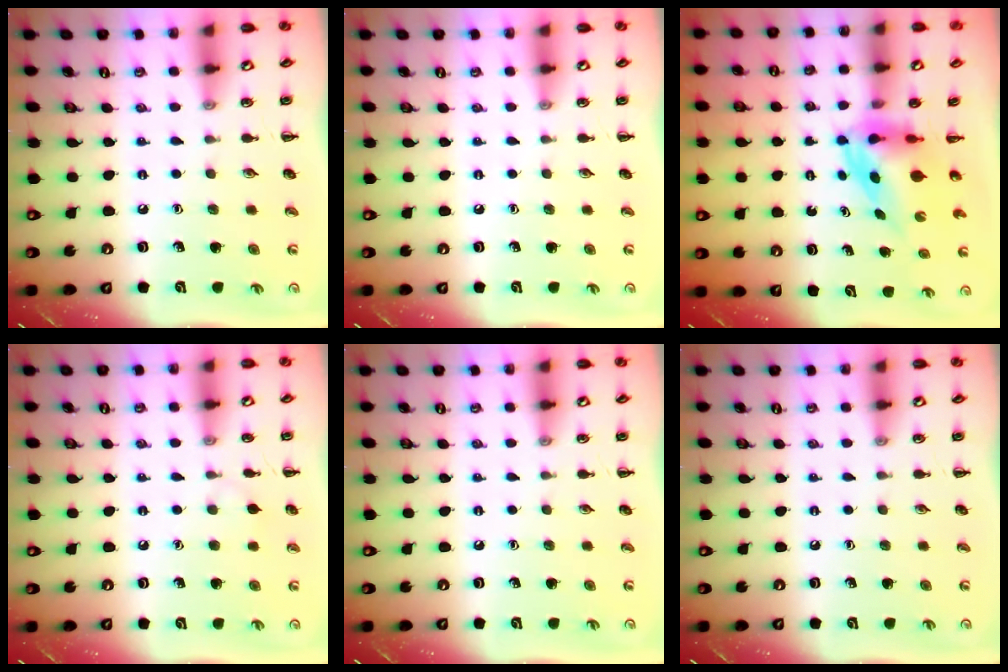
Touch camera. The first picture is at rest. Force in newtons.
{"total": 0.0}
{"total": 3.7, "press": 3.6, "slide": 1.0}
{"total": 4.7, "press": 4.4, "slide": 1.6}
{"total": 0.0}
{"total": 0.0}